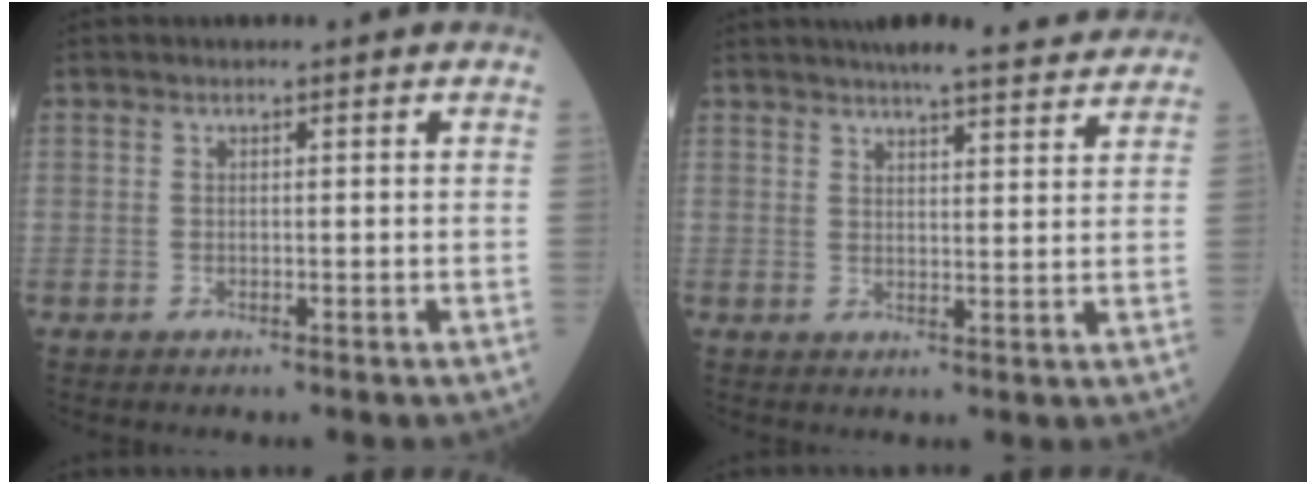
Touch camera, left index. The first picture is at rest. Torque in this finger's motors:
{"motor_torque": [0.18, -0.17, 0.12, 0.06]}